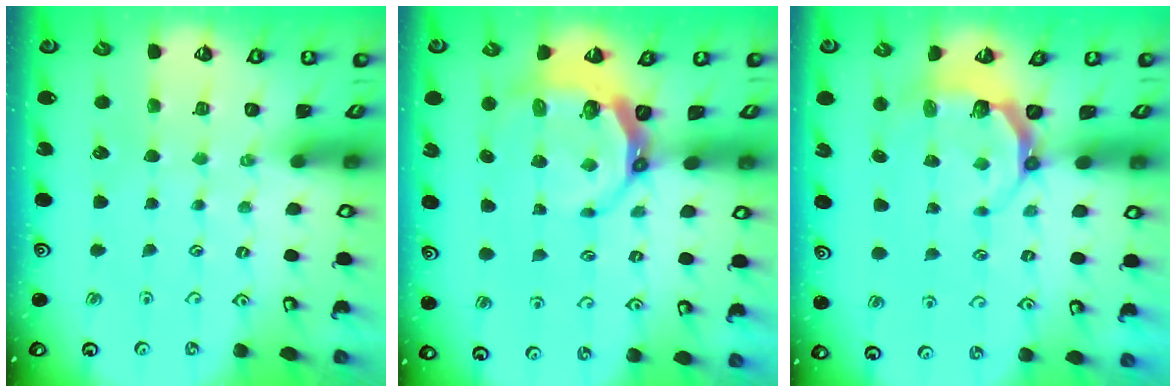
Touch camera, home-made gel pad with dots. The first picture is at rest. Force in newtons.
{"total": 6.4, "press": 5.5, "slide": 3.3}
{"total": 5.6, "press": 4.5, "slide": 3.3}